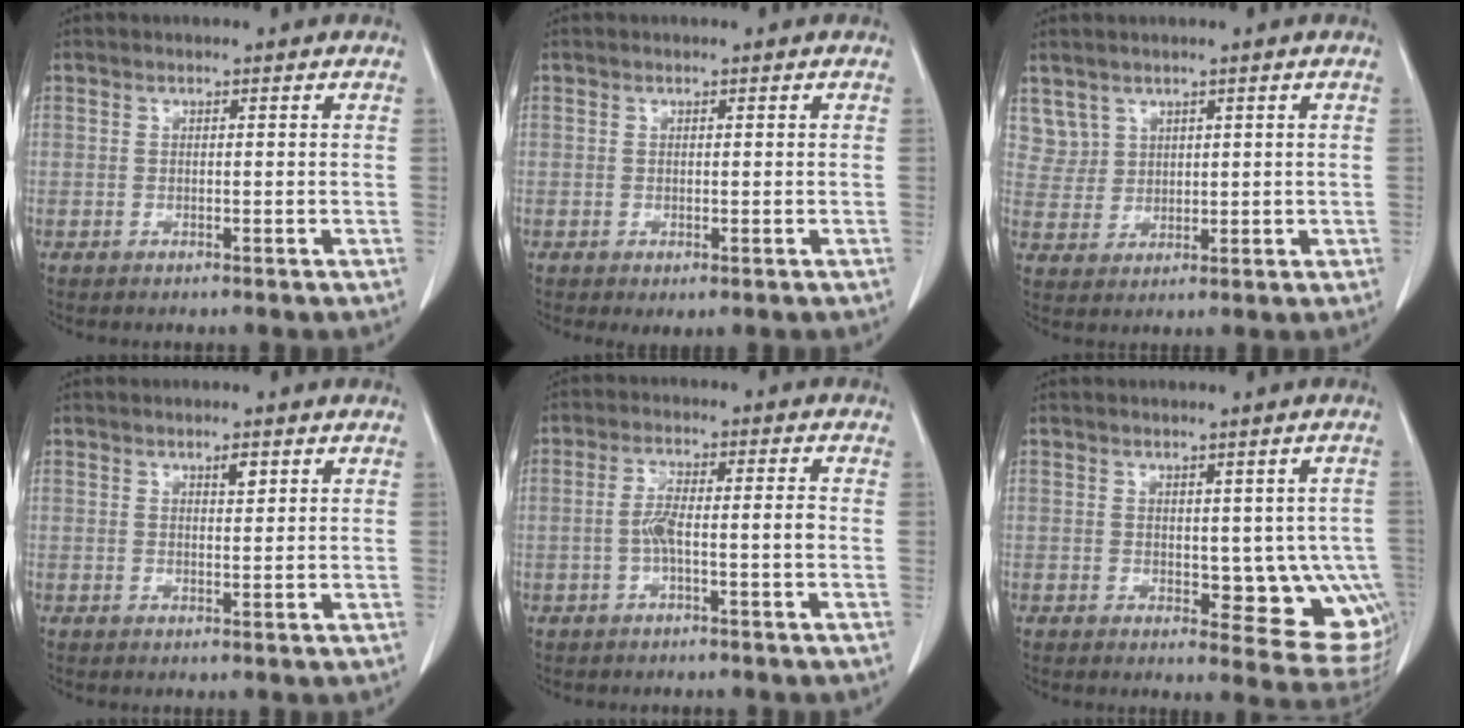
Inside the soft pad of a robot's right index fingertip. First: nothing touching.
{"total": 1.1, "force": [-0.3, 0.6, 0.9], "torque": [-0.014, -0.003, 0.004]}
{"total": 4.2, "force": [2.7, 3.2, -0.3], "torque": [0.016, 0.006, 0.060]}
{"total": 1.5, "force": [0.9, 0.4, 1.1], "torque": [-0.018, -0.003, 0.014]}
{"total": 4.7, "force": [-1.2, 0.6, 4.5], "torque": [-0.088, 0.015, -0.017]}
{"total": 9.7, "force": [-0.6, 4.7, 8.5], "torque": [-0.075, -0.006, 0.004]}